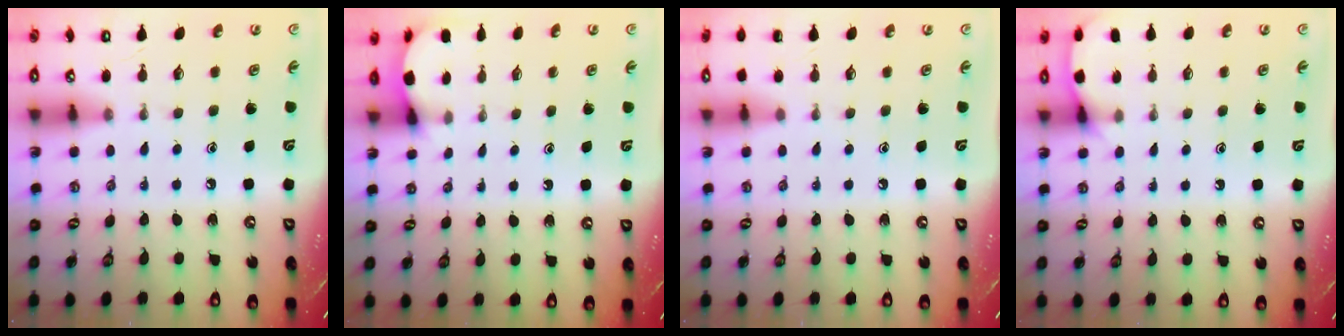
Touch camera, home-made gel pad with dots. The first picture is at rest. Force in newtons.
{"total": 2.8, "press": 2.8, "slide": 0.3}
{"total": 0.0}
{"total": 4.5, "press": 4.5, "slide": 0.4}